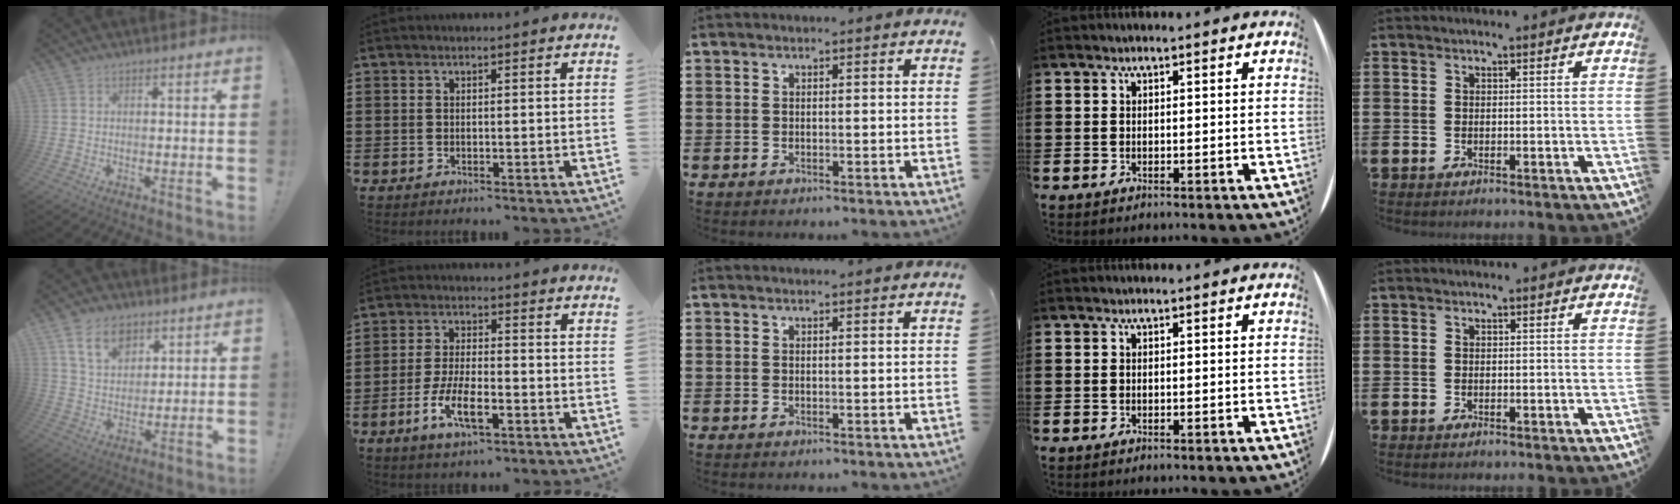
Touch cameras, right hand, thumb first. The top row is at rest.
{"thumb": {"total": 10.8, "force": [6.3, 7.2, 5.0], "torque": [-0.076, -0.021, 0.119]}, "index": {"total": 7.6, "force": [-3.4, 2.5, 6.3], "torque": [-0.136, -0.010, -0.064]}, "middle": {"total": 0.5, "force": [0.5, -0.1, 0.1], "torque": [-0.002, -0.003, 0.010]}}